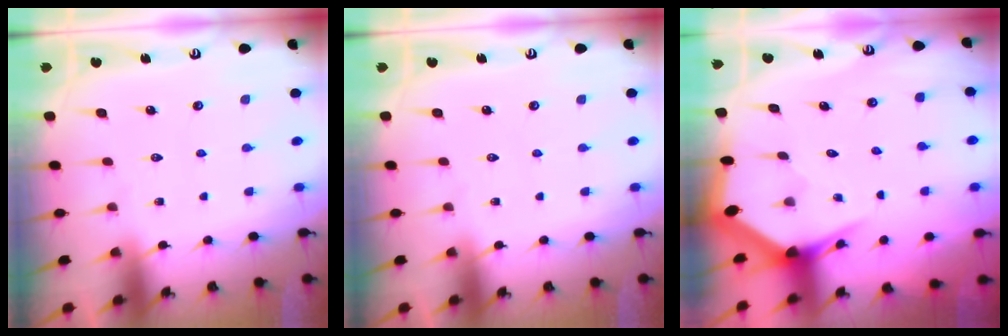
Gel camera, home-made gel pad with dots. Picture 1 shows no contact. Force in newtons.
{"total": 0.0}
{"total": 3.8, "press": 3.8, "slide": 0.1}